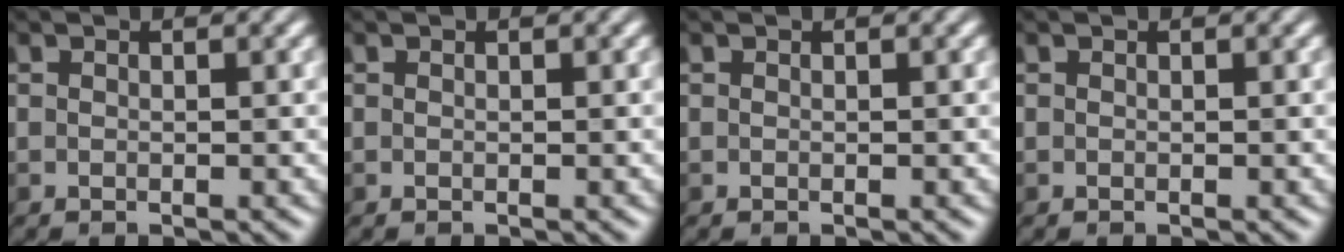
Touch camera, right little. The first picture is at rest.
{"total": 0.0}
{"total": 0.0}
{"total": 0.0}